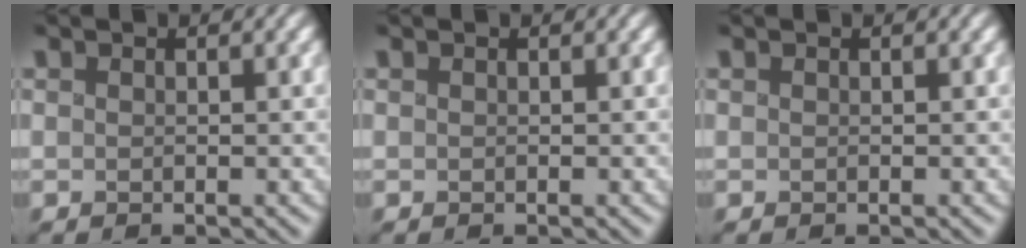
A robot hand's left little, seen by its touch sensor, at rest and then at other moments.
{"total": 0.0}
{"total": 0.0}